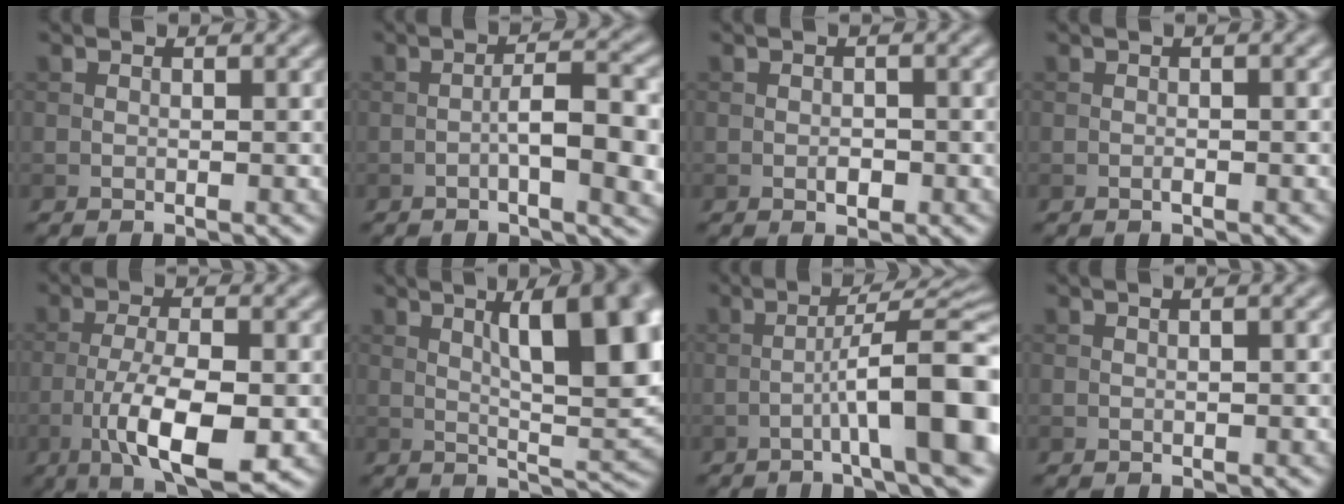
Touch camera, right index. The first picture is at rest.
{"total": 6.6, "force": [-1.4, 1.6, 6.2], "torque": [-0.100, 0.005, -0.022]}
{"total": 1.4, "force": [-0.4, 0.7, 1.1], "torque": [-0.018, 0.001, -0.008]}
{"total": 1.1, "force": [-0.2, 0.1, 1.1], "torque": [-0.019, 0.000, -0.007]}
{"total": 9.0, "force": [-3.1, 2.9, 7.9], "torque": [-0.137, -0.003, -0.056]}
{"total": 12.6, "force": [3.6, 4.2, 11.4], "torque": [-0.139, 0.008, 0.049]}
{"total": 10.6, "force": [-3.0, 1.6, 10.0], "torque": [-0.137, 0.019, -0.045]}
{"total": 1.6, "force": [0.5, 0.4, 1.5], "torque": [-0.022, -0.001, 0.005]}